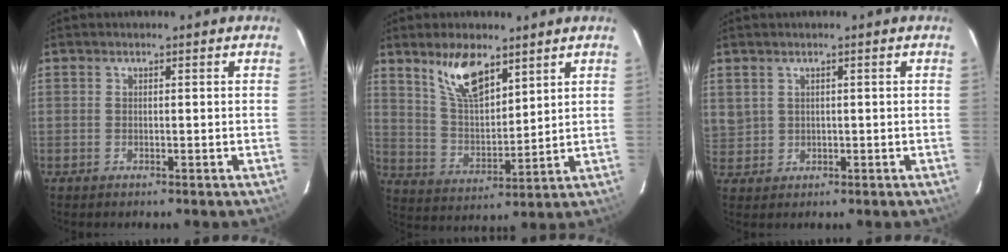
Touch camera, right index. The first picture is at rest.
{"total": 10.8, "force": [7.1, 4.3, 6.9], "torque": [-0.123, 0.004, 0.145]}
{"total": 3.6, "force": [1.4, 3.2, 1.0], "torque": [-0.018, 0.007, 0.040]}